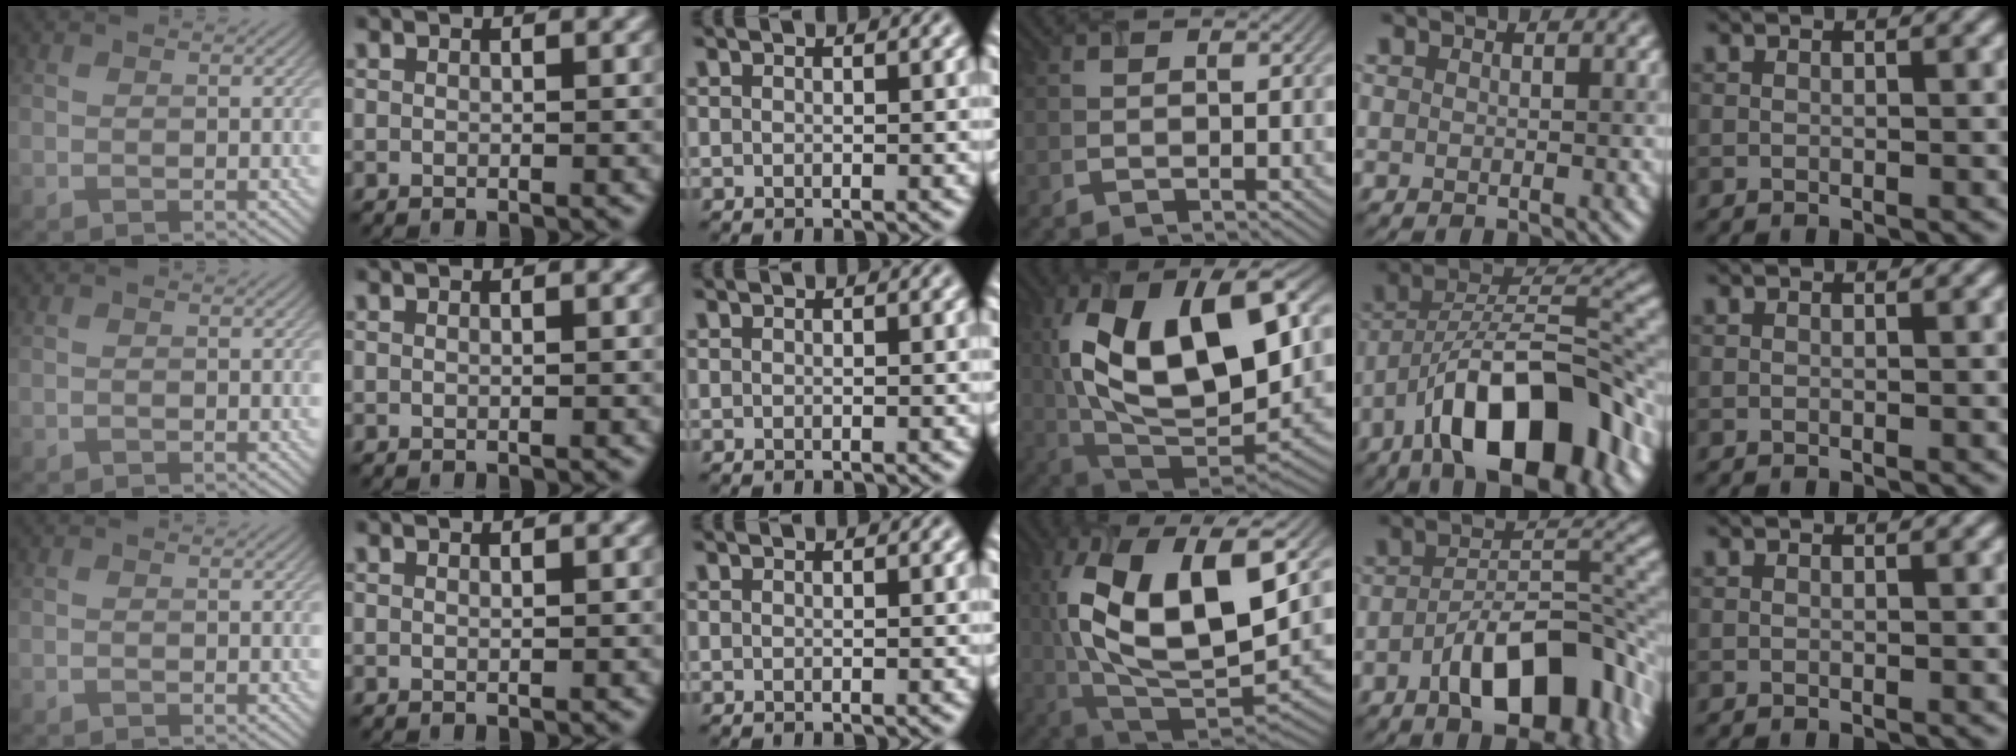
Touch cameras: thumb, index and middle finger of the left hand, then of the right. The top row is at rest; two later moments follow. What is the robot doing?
{"motion": "extract", "object": "airpods case & airpods"}